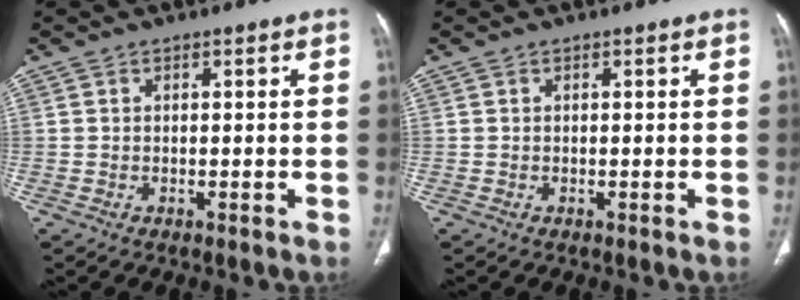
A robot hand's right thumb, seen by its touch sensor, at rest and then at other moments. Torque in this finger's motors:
{"motor_torque": [0.05, -0.02, -0.10, 0.03, 0.02]}